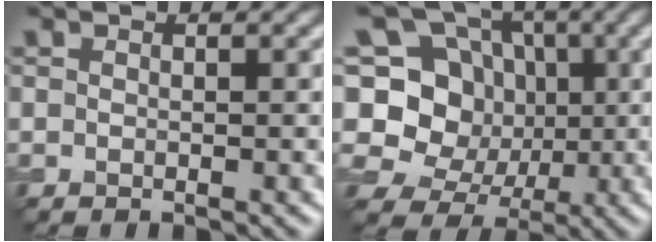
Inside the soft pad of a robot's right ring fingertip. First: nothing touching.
{"total": 11.0, "force": [0.5, 10.0, 4.7], "torque": [-0.119, 0.039, -0.021]}